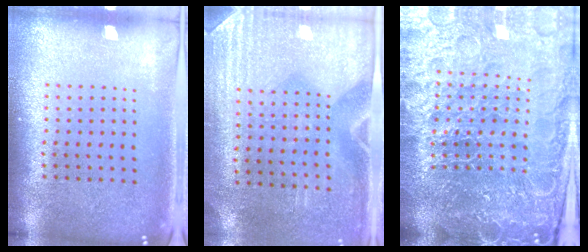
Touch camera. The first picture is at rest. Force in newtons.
{"total": 2.9, "press": 2.5, "slide": 1.4}
{"total": 6.2, "press": 5.5, "slide": 2.9}